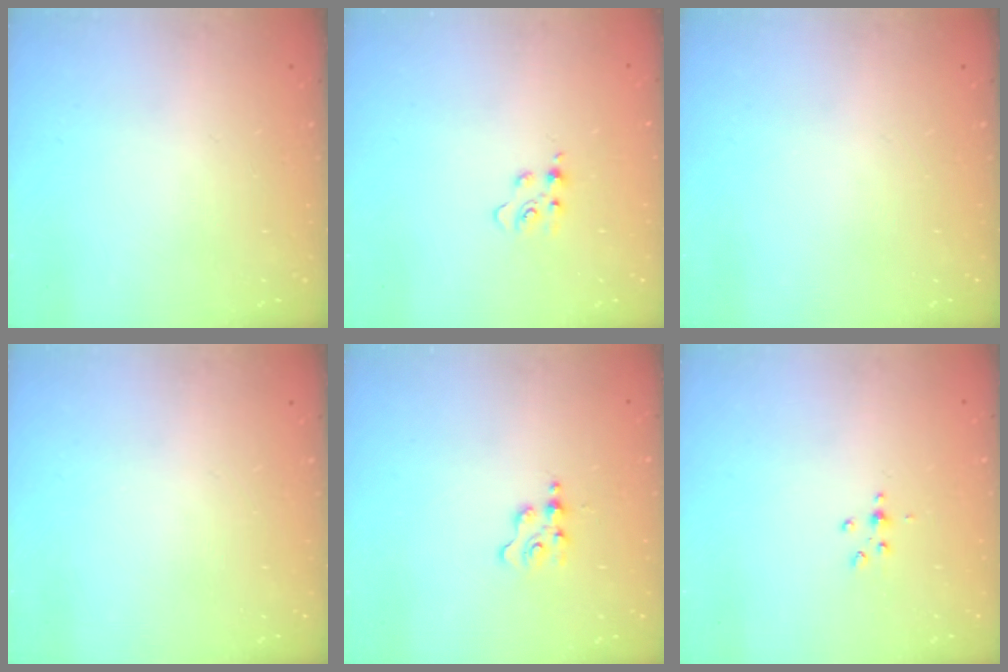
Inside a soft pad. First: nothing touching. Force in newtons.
{"total": 5.0, "press": 5.0, "slide": 0.5}
{"total": 0.0}
{"total": 0.0}
{"total": 1.9, "press": 1.9, "slide": 0.2}
{"total": 3.7, "press": 3.2, "slide": 1.7}